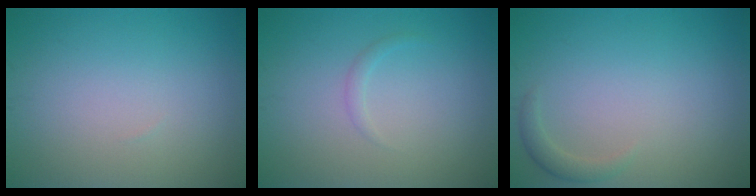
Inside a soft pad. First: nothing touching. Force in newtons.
{"total": 0.7, "press": 0.7, "slide": 0.1}
{"total": 1.2, "press": 1.2, "slide": 0.2}